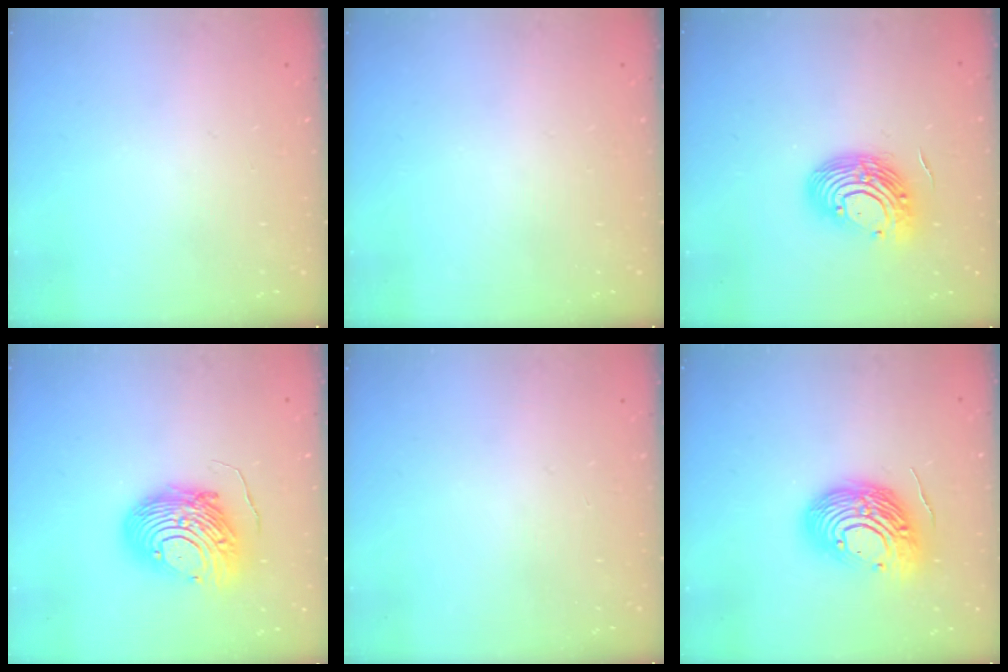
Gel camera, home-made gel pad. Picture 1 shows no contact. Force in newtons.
{"total": 0.0}
{"total": 12.8, "press": 12.6, "slide": 2.2}
{"total": 15.1, "press": 15.1, "slide": 1.6}
{"total": 0.0}
{"total": 15.3, "press": 15.1, "slide": 2.2}